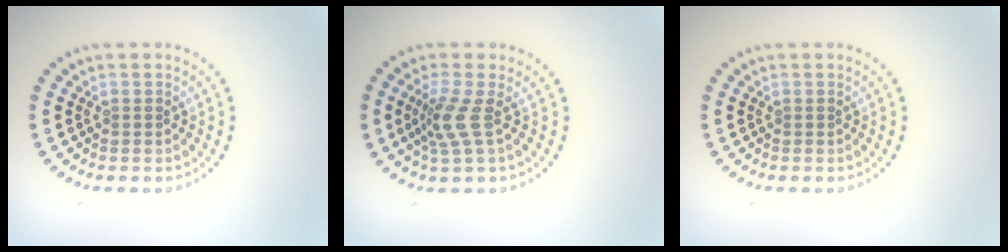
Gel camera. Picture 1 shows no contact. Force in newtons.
{"total": 2.6, "press": 1.9, "slide": 1.8}
{"total": 0.0}